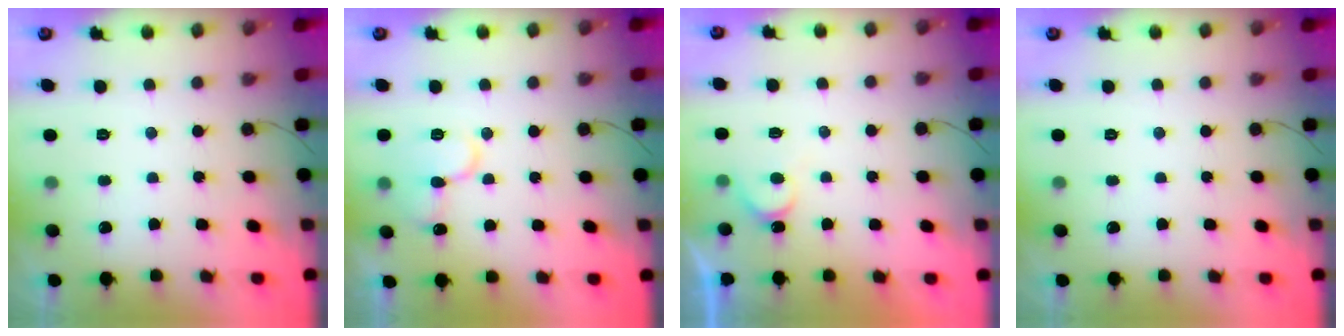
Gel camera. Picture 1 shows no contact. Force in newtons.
{"total": 11.3, "press": 11.2, "slide": 1.5}
{"total": 4.0, "press": 4.0, "slide": 0.4}
{"total": 0.0}